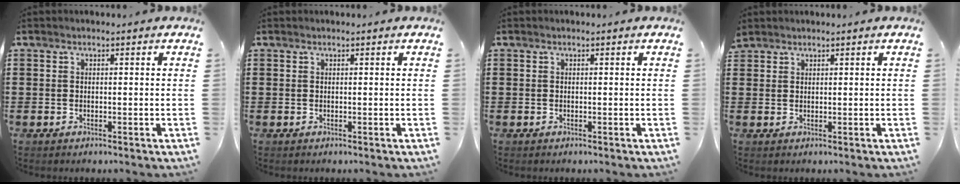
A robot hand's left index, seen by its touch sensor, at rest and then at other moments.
{"total": 0.0}
{"total": 0.0}
{"total": 1.3, "force": [1.2, 0.4, 0.0], "torque": [-0.004, 0.002, 0.024]}